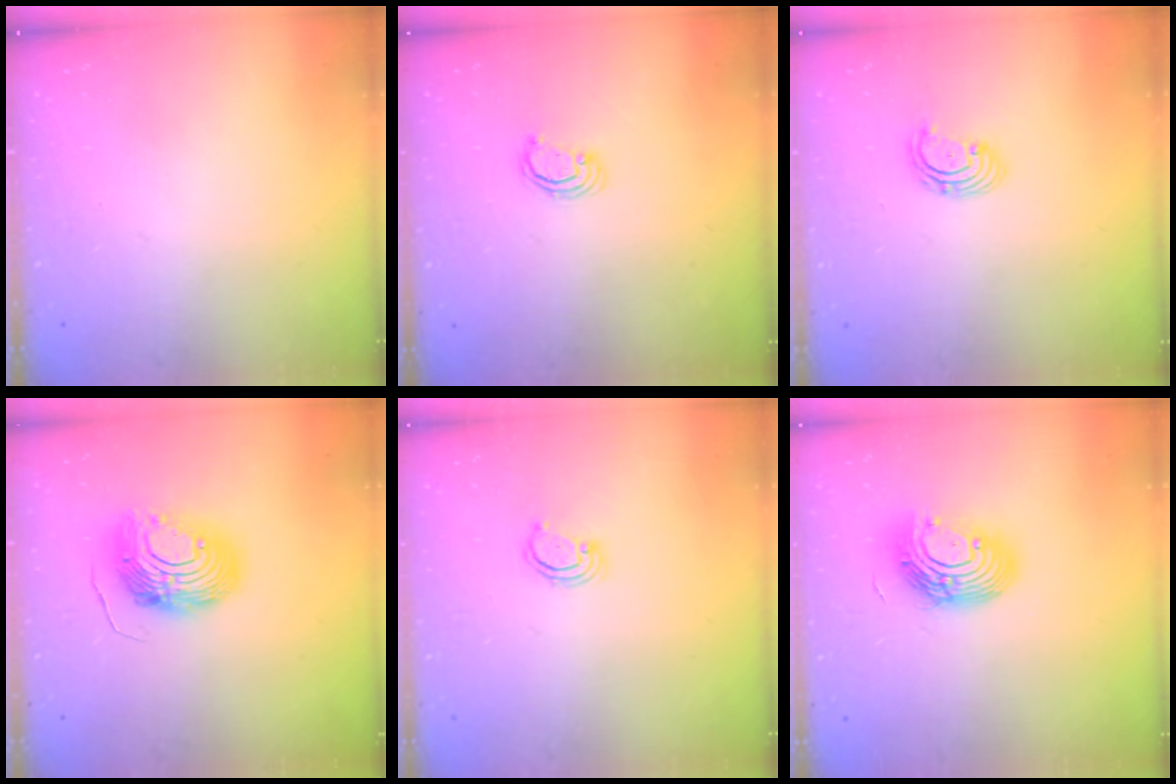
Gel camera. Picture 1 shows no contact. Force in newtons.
{"total": 2.3, "press": 2.3, "slide": 0.2}
{"total": 2.9, "press": 2.9, "slide": 0.3}
{"total": 12.2, "press": 12.2, "slide": 1.2}
{"total": 2.9, "press": 2.9, "slide": 0.2}
{"total": 12.4, "press": 12.3, "slide": 1.8}